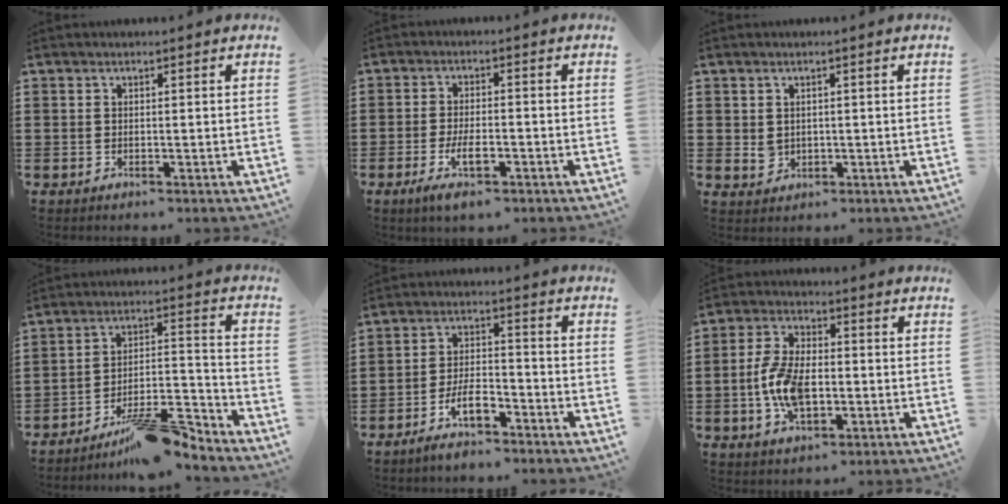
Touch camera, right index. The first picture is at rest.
{"total": 5.3, "force": [-2.4, 1.8, 4.4], "torque": [-0.091, -0.002, -0.047]}
{"total": 1.9, "force": [0.2, 1.7, 0.8], "torque": [-0.020, 0.007, 0.003]}
{"total": 11.3, "force": [-9.4, 2.5, 5.8], "torque": [-0.069, 0.045, -0.168]}
{"total": 6.2, "force": [-4.1, 2.2, 4.1], "torque": [-0.086, 0.006, -0.079]}
{"total": 8.6, "force": [-1.5, 4.6, 7.1], "torque": [-0.172, -0.003, -0.035]}